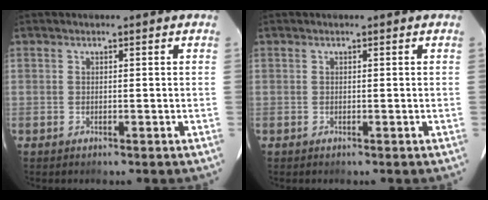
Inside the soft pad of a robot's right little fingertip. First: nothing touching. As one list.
[{"total": 0.0}]